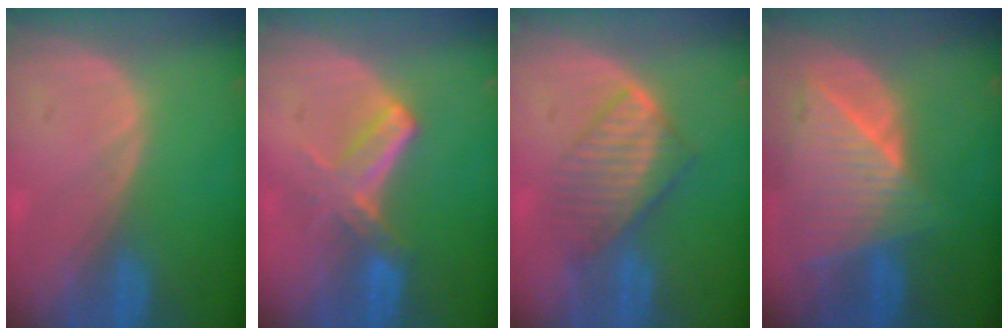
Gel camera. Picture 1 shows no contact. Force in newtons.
{"total": 5.8, "press": 5.4, "slide": 2.1}
{"total": 6.7, "press": 6.3, "slide": 2.3}
{"total": 9.2, "press": 8.2, "slide": 4.1}